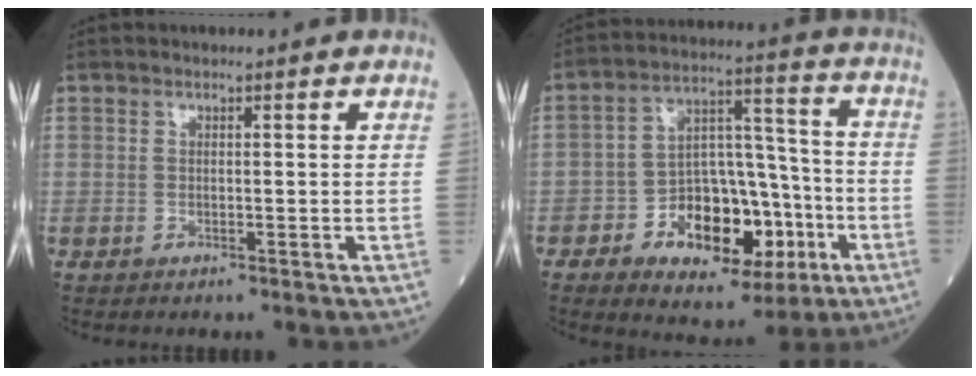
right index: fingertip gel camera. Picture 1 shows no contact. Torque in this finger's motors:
{"motor_torque": [1.12, -0.80, 0.27, 0.05]}